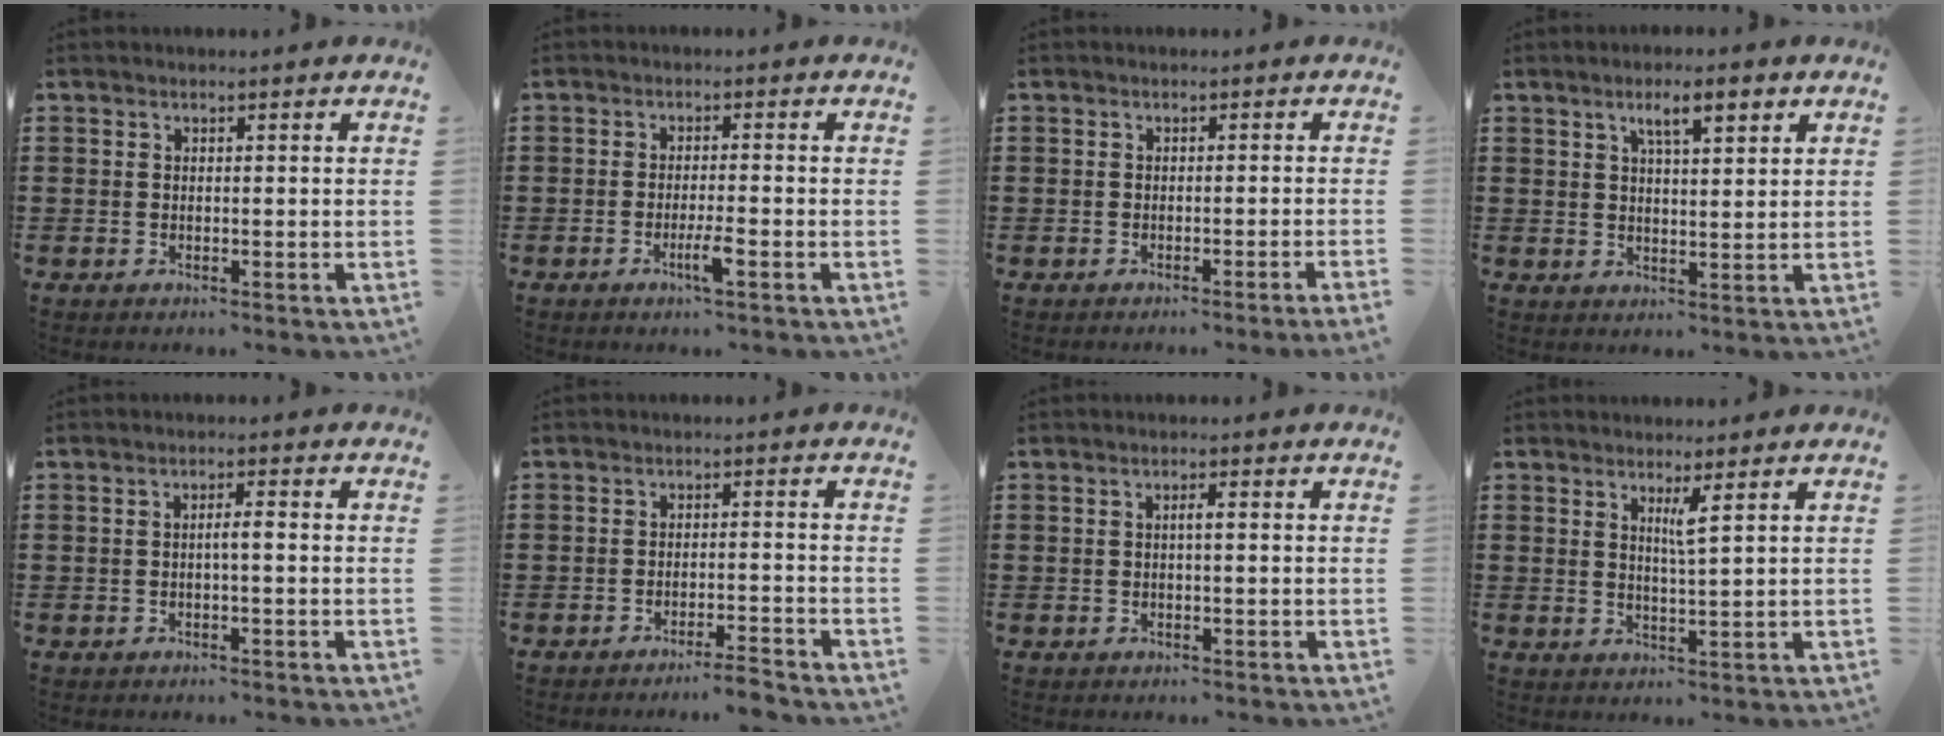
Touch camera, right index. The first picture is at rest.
{"total": 3.4, "force": [-1.7, 0.1, 3.0], "torque": [-0.057, -0.008, -0.032]}
{"total": 1.1, "force": [-0.9, -0.4, 0.6], "torque": [-0.011, -0.002, -0.018]}
{"total": 4.5, "force": [2.5, 0.9, 3.7], "torque": [-0.070, 0.004, 0.039]}
{"total": 1.6, "force": [-0.3, 0.0, 1.5], "torque": [-0.028, 0.001, -0.008]}
{"total": 3.4, "force": [-3.2, -0.3, 1.0], "torque": [-0.019, -0.003, -0.065]}
{"total": 1.2, "force": [-0.1, 0.1, 1.2], "torque": [-0.023, 0.000, -0.003]}
{"total": 2.6, "force": [1.5, -0.4, 2.0], "torque": [-0.042, -0.006, 0.025]}